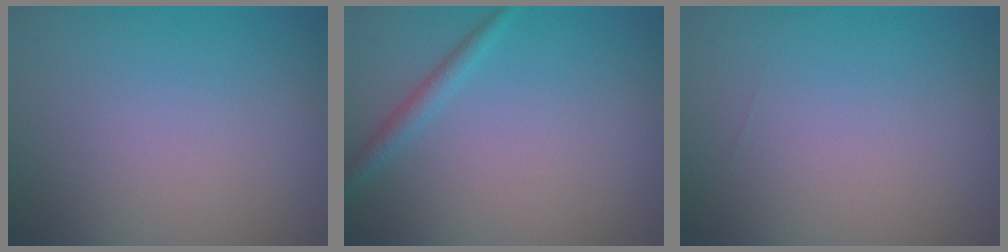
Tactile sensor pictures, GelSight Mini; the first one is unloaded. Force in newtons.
{"total": 1.5, "press": 1.5, "slide": 0.0}
{"total": 0.0}